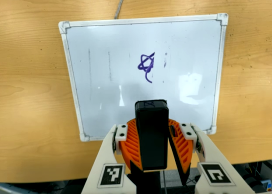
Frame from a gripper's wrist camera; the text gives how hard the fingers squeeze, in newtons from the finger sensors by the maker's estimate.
{"total": 9.8, "left": 10.2, "right": 9.5}